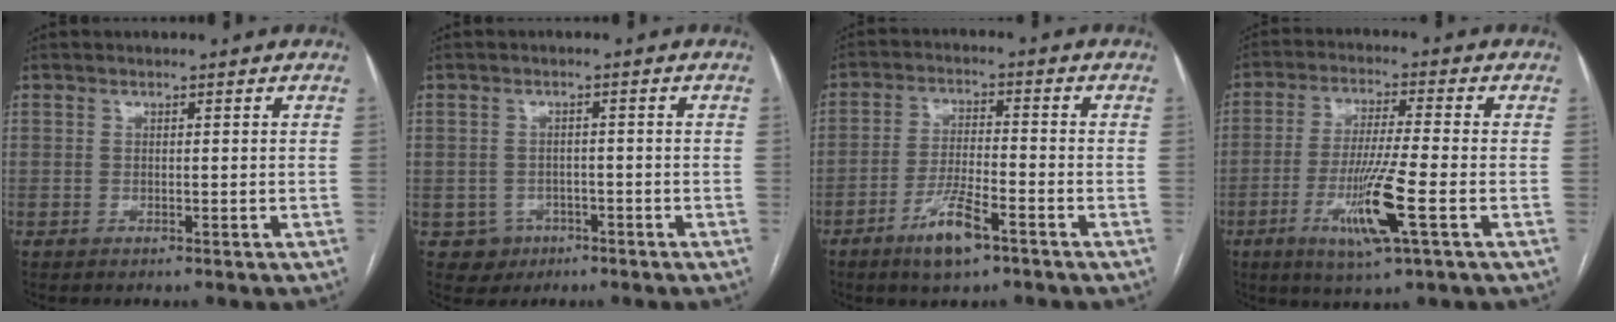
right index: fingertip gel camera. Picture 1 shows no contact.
{"total": 3.6, "force": [-1.5, 3.3, 0.0], "torque": [0.010, 0.013, -0.019]}
{"total": 7.4, "force": [-4.5, 1.4, 5.7], "torque": [-0.111, -0.005, -0.080]}
{"total": 10.9, "force": [-3.7, -0.1, 10.2], "torque": [-0.199, -0.018, -0.069]}